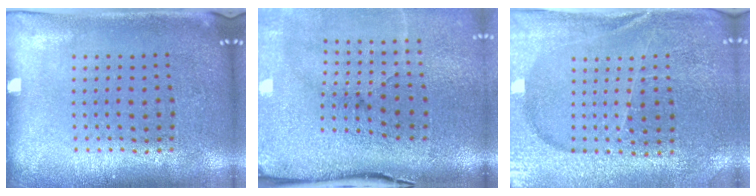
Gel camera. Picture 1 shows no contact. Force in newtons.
{"total": 5.1, "press": 4.0, "slide": 3.2}
{"total": 3.0, "press": 3.0, "slide": 0.3}